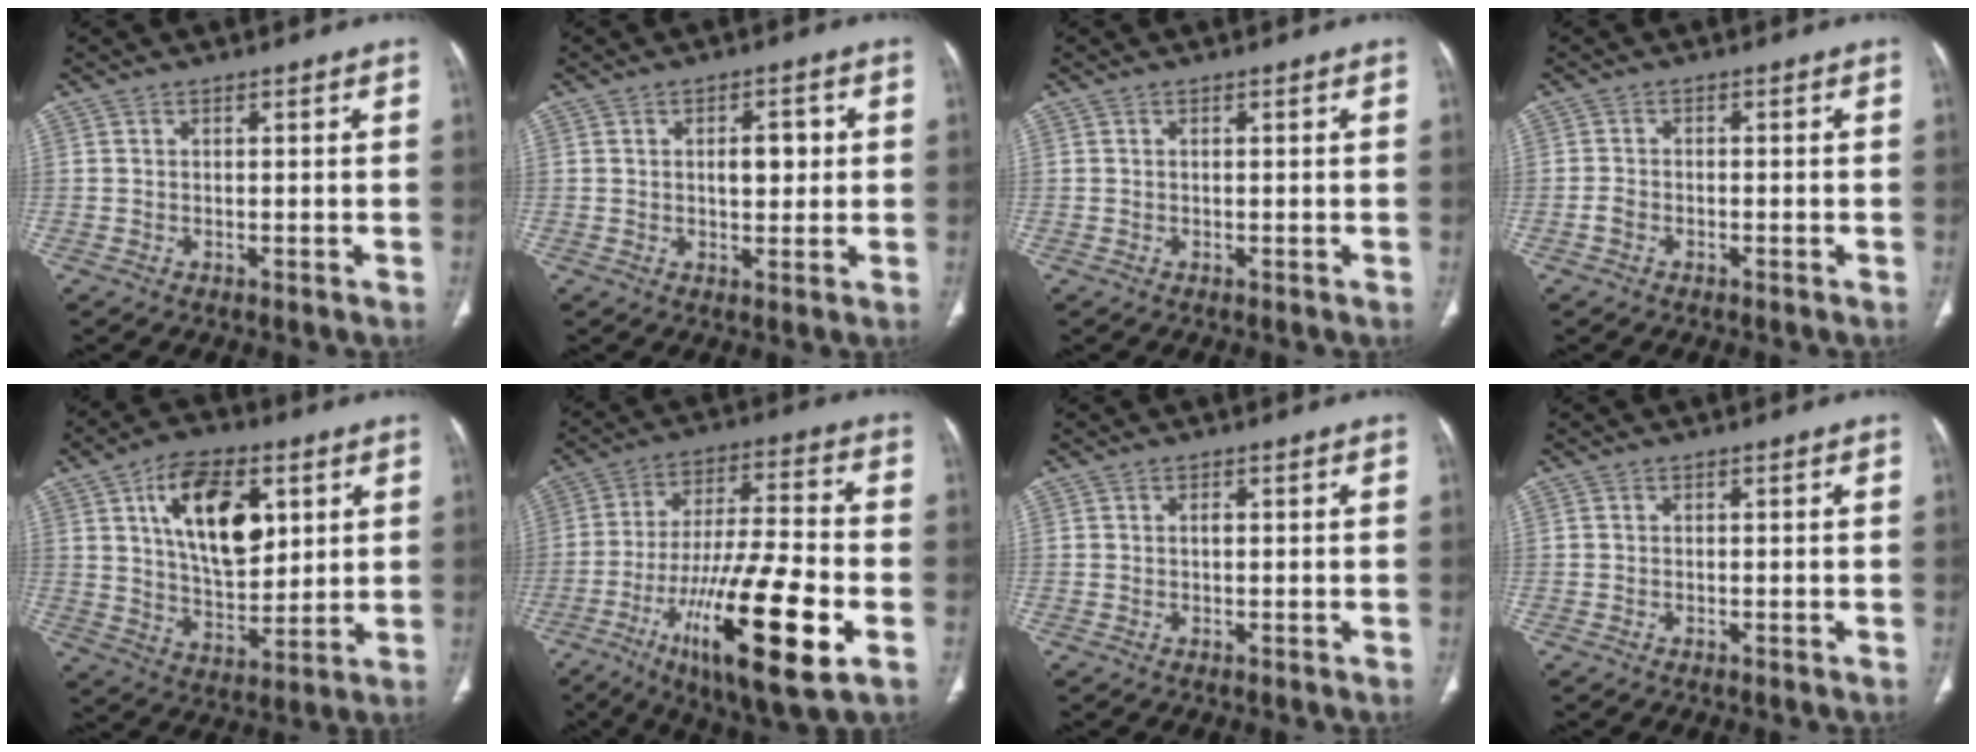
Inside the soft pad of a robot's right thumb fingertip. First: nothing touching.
{"total": 5.1, "force": [0.8, 2.7, 4.2], "torque": [-0.047, 0.000, 0.011]}
{"total": 0.0}
{"total": 1.6, "force": [-0.9, 1.0, 0.9], "torque": [-0.021, 0.006, -0.022]}
{"total": 17.0, "force": [5.9, 9.4, 12.9], "torque": [-0.176, -0.024, 0.106]}
{"total": 23.6, "force": [-9.0, 5.7, 21.1], "torque": [-0.380, 0.016, -0.145]}
{"total": 0.7, "force": [0.0, 0.3, 0.6], "torque": [-0.011, 0.001, 0.000]}
{"total": 0.0}